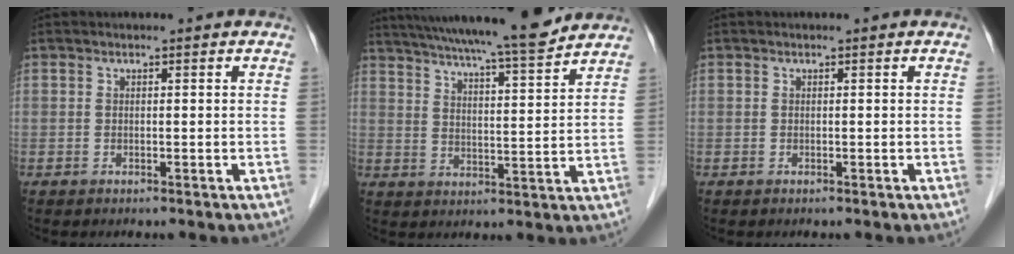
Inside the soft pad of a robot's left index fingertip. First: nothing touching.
{"total": 18.0, "force": [16.1, 0.3, 8.1], "torque": [-0.137, 0.003, 0.236]}
{"total": 0.0}